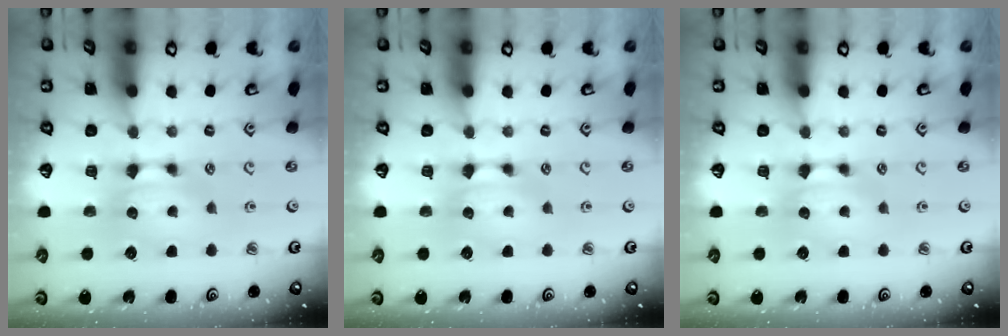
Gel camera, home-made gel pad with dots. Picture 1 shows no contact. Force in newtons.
{"total": 0.0}
{"total": 0.0}